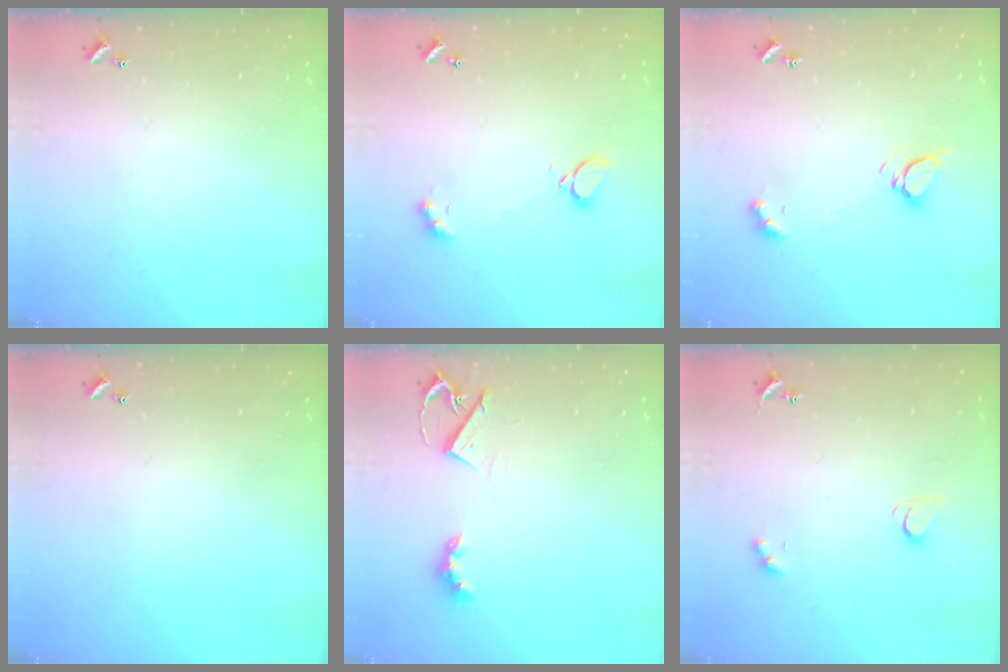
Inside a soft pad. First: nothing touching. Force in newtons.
{"total": 2.5, "press": 2.4, "slide": 0.5}
{"total": 5.5, "press": 5.5, "slide": 0.7}
{"total": 0.0}
{"total": 4.6, "press": 4.5, "slide": 0.6}
{"total": 2.1, "press": 2.1, "slide": 0.4}